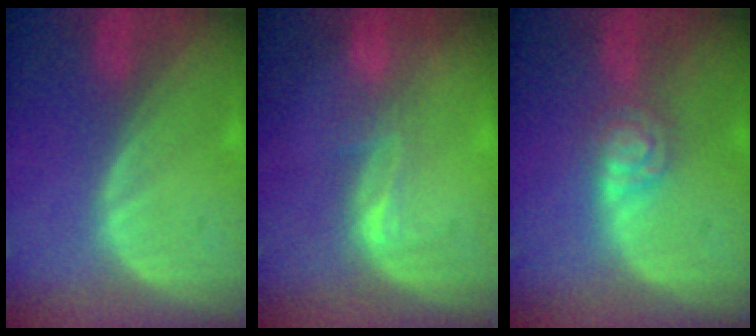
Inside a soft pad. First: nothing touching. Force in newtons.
{"total": 2.6, "press": 2.0, "slide": 1.6}
{"total": 4.7, "press": 4.0, "slide": 2.5}